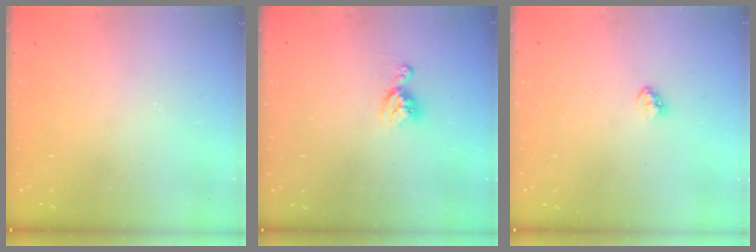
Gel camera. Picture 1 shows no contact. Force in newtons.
{"total": 8.0, "press": 7.9, "slide": 0.7}
{"total": 3.1, "press": 3.1, "slide": 0.2}